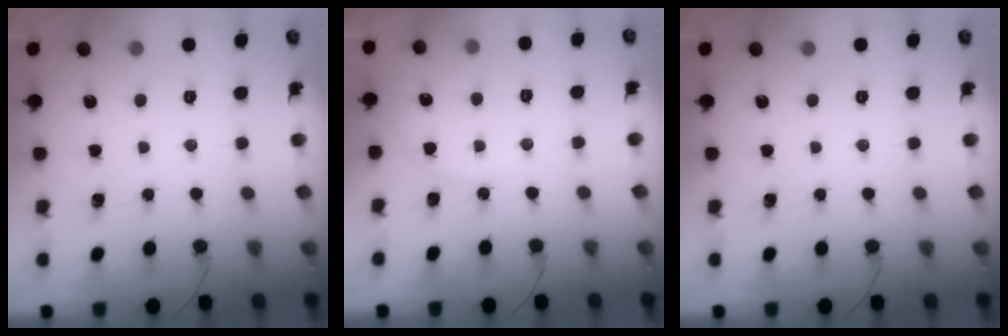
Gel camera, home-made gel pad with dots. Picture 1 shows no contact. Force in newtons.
{"total": 2.8, "press": 2.8, "slide": 0.4}
{"total": 0.0}